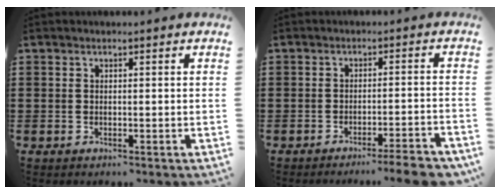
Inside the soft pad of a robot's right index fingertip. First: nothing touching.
{"total": 4.6, "force": [-3.9, -0.3, 2.5], "torque": [-0.039, -0.014, -0.072]}